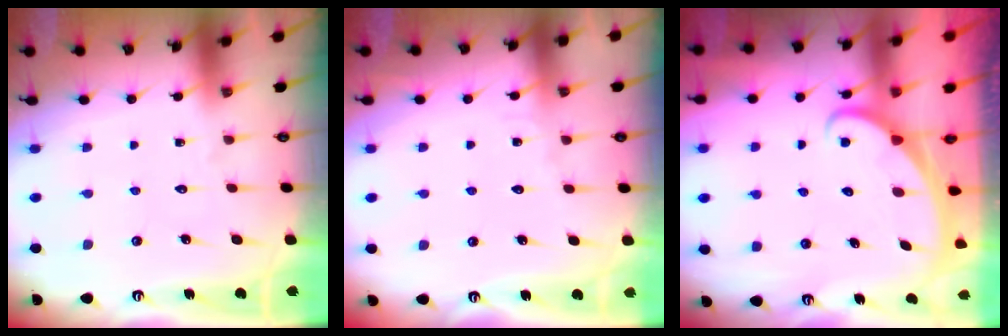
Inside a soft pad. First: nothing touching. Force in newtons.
{"total": 3.4, "press": 3.4, "slide": 0.4}
{"total": 2.1, "press": 2.1, "slide": 0.1}